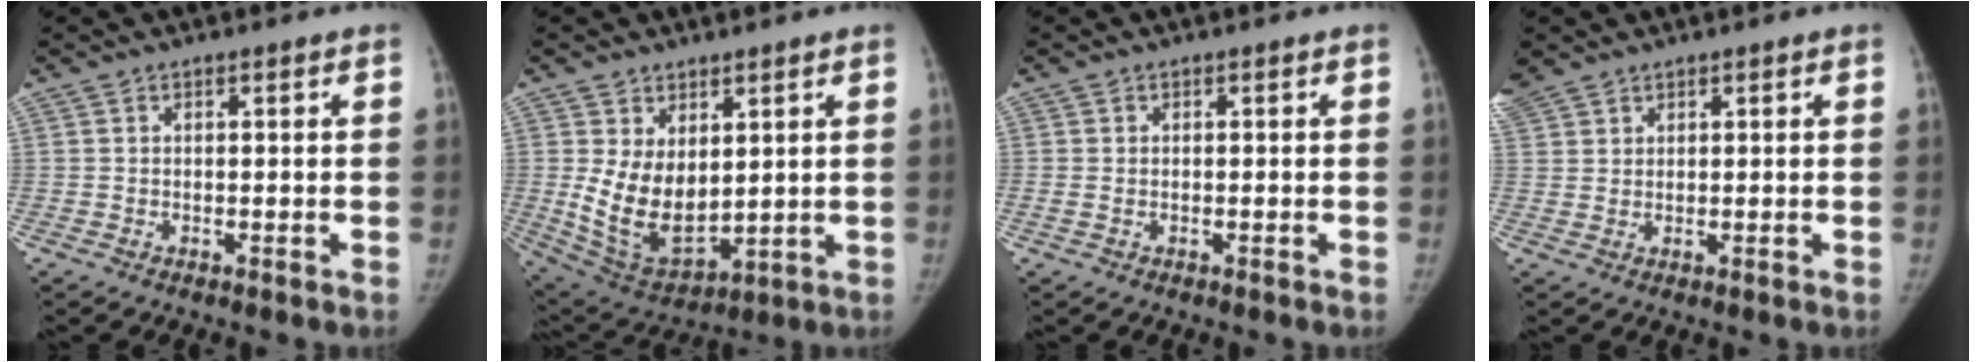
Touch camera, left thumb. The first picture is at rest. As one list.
[{"total": 11.8, "force": [2.1, 7.3, 9.0], "torque": [-0.131, -0.028, 0.064]}, {"total": 0.8, "force": [-0.1, 0.6, 0.6], "torque": [-0.014, 0.007, 0.000]}, {"total": 5.5, "force": [3.9, 3.5, 1.5], "torque": [-0.037, 0.016, 0.086]}]